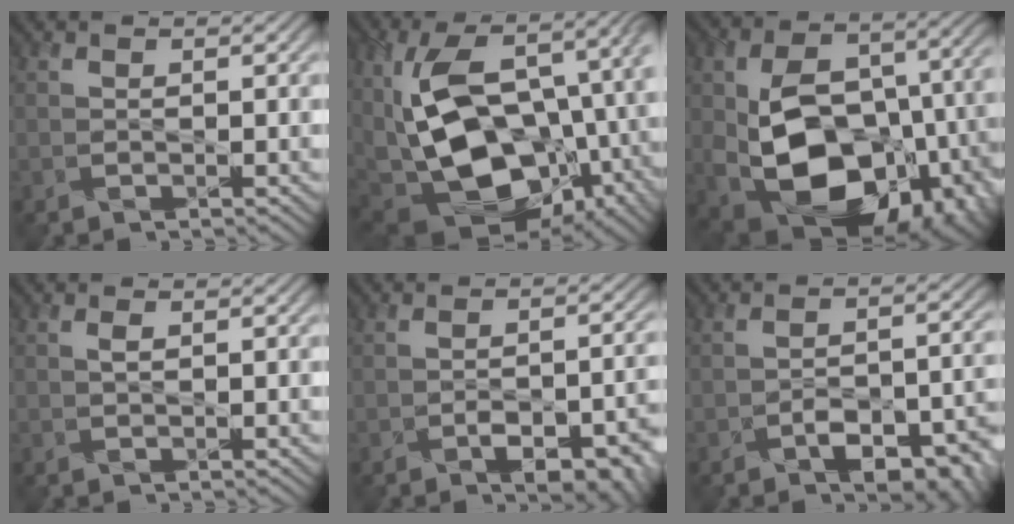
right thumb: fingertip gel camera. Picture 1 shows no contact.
{"total": 19.2, "force": [-1.0, 12.4, 14.6], "torque": [-0.312, -0.020, 0.017]}
{"total": 17.5, "force": [-4.6, 11.7, 12.1], "torque": [-0.212, -0.027, -0.070]}
{"total": 0.7, "force": [0.3, 0.2, 0.6], "torque": [-0.014, 0.005, 0.005]}
{"total": 6.9, "force": [-3.3, 3.1, 5.2], "torque": [-0.077, -0.004, -0.045]}
{"total": 7.5, "force": [-3.7, 3.6, 5.4], "torque": [-0.080, -0.002, -0.061]}